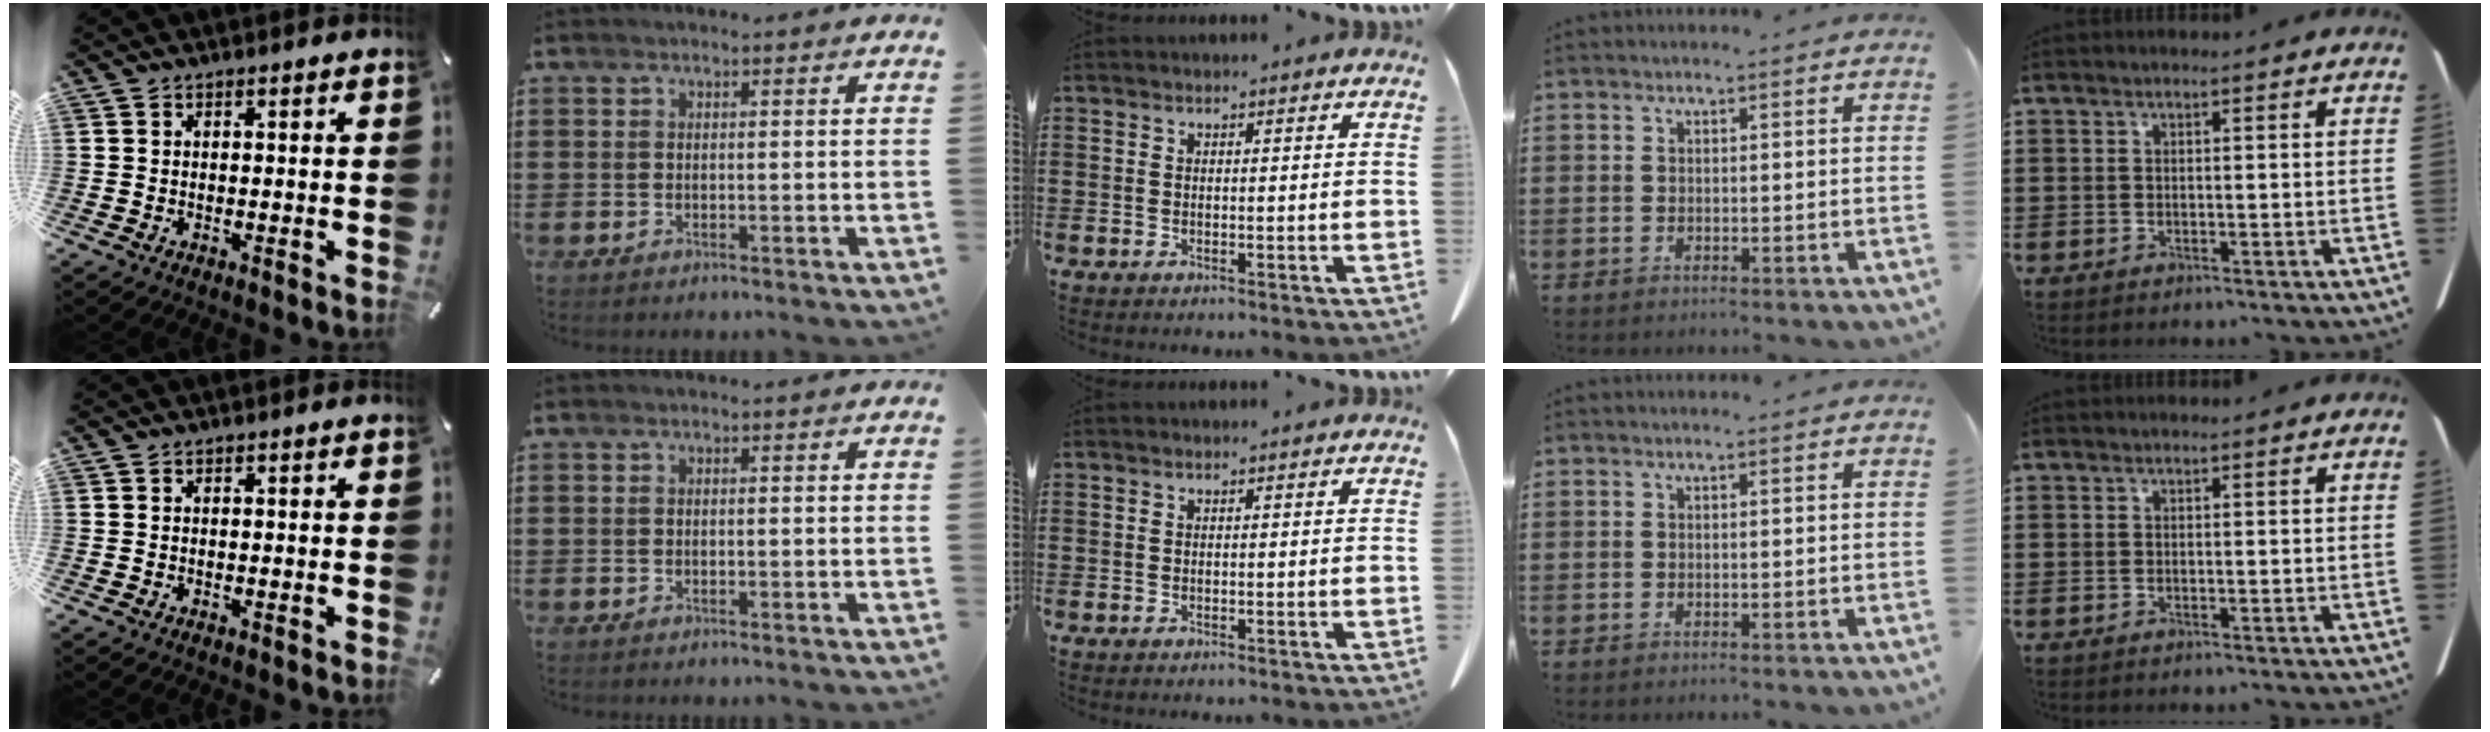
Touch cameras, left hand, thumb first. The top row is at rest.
{}